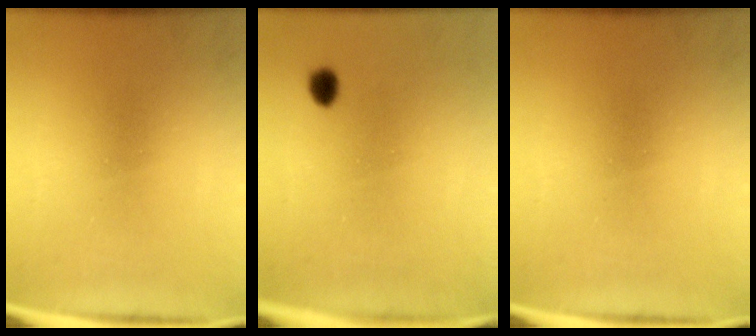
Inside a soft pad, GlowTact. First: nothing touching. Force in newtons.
{"total": 2.1}
{"total": 0.0}